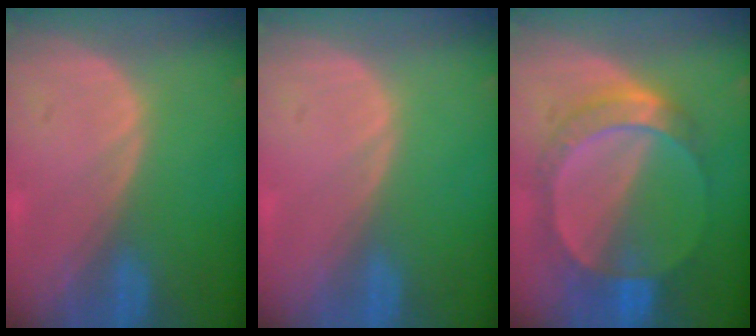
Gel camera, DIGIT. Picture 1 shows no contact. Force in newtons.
{"total": 0.0}
{"total": 7.3, "press": 7.2, "slide": 1.3}